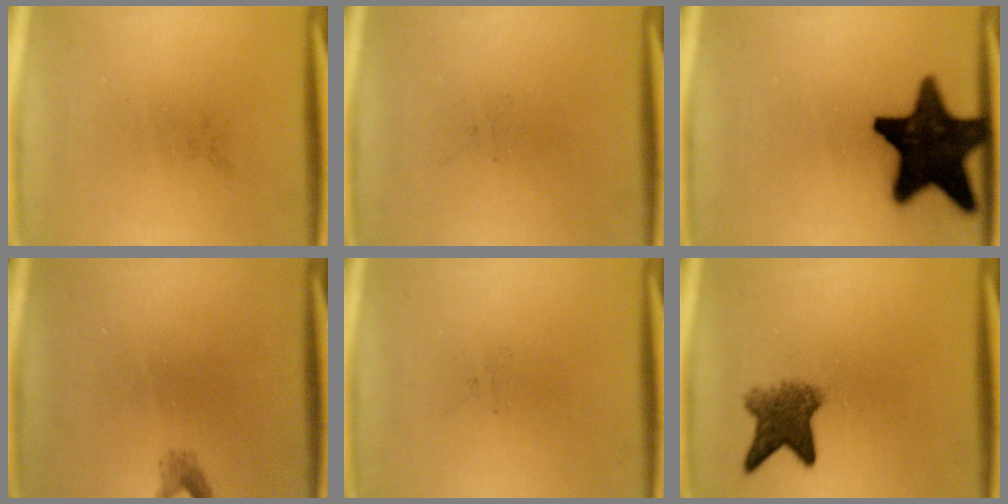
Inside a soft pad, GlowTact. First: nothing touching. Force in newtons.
{"total": 0.0}
{"total": 19.8}
{"total": 1.2}
{"total": 0.0}
{"total": 6.0}